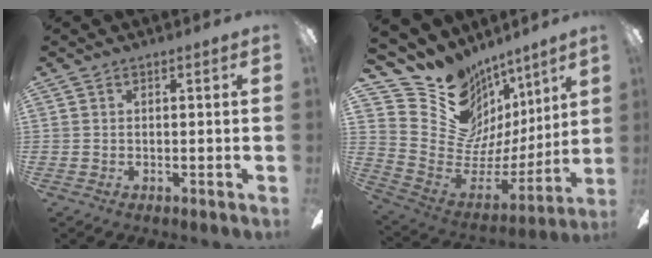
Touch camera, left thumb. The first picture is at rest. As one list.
[{"total": 17.0, "force": [10.9, 12.1, 4.9], "torque": [-0.091, -0.103, 0.223]}]